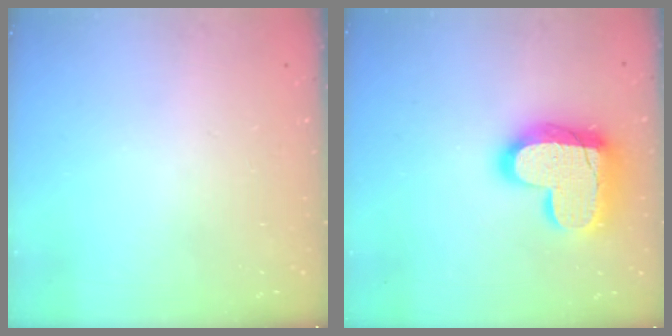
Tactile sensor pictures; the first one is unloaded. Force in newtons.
{"total": 19.3, "press": 19.2, "slide": 1.5}